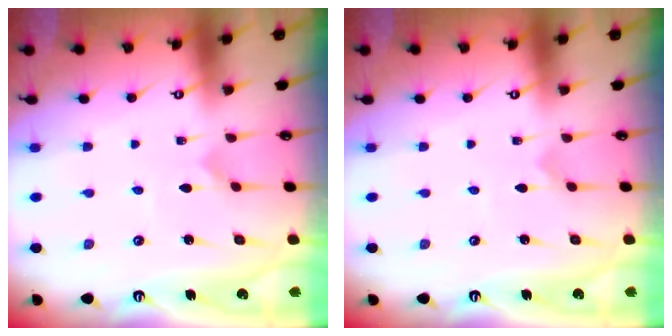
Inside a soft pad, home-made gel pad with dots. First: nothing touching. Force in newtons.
{"total": 0.0}